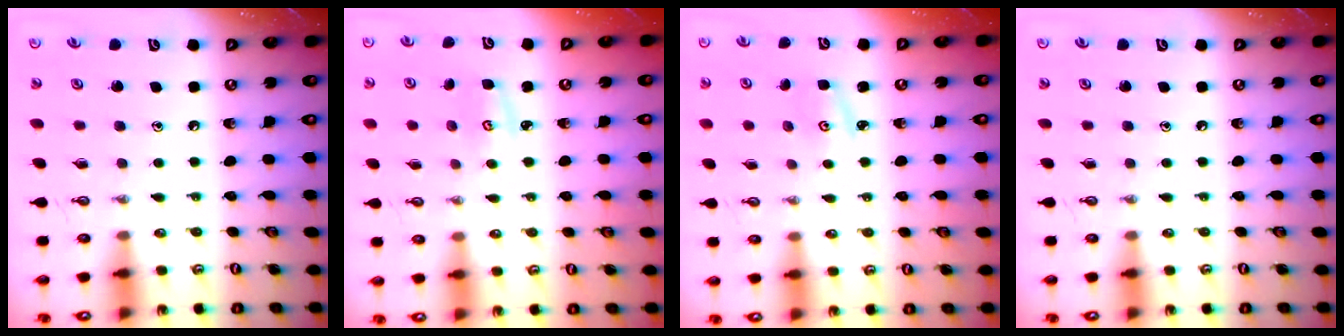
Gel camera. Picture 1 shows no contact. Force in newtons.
{"total": 2.9, "press": 2.9, "slide": 0.2}
{"total": 3.0, "press": 3.0, "slide": 0.4}
{"total": 0.0}